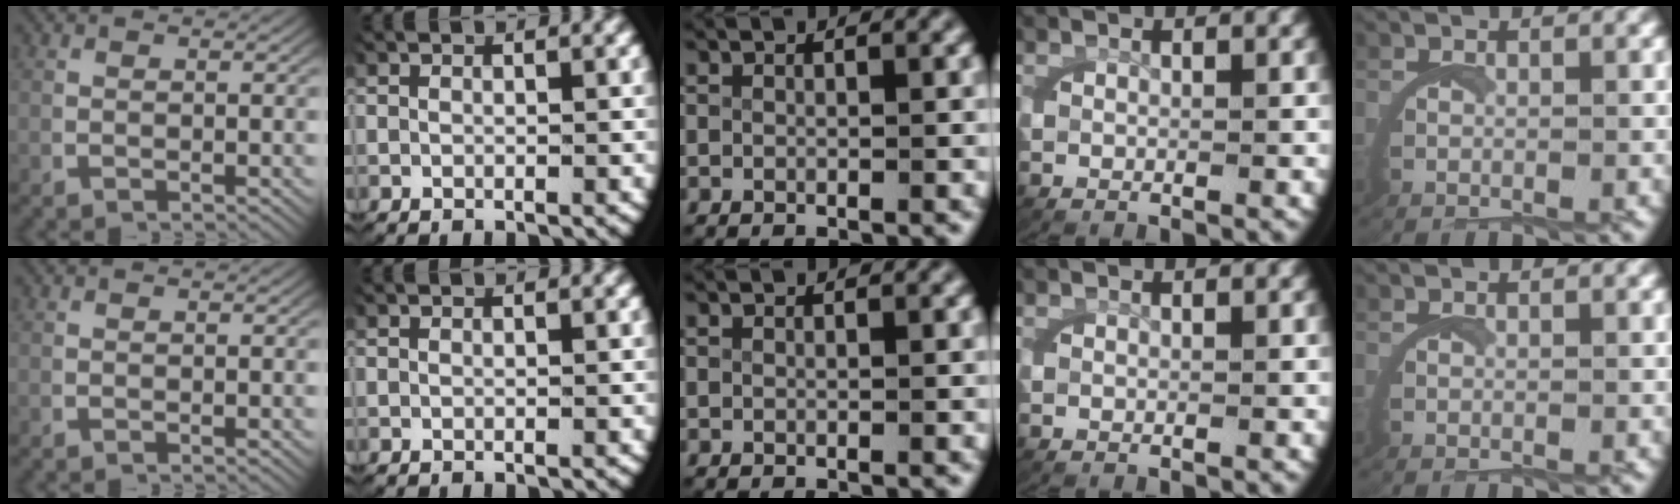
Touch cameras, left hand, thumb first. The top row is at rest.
{}